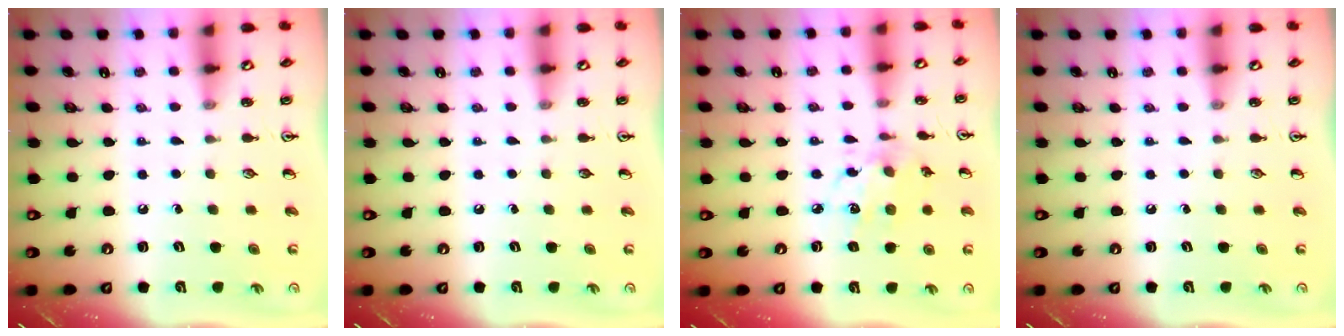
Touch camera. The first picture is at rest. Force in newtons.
{"total": 0.0}
{"total": 8.8, "press": 8.8, "slide": 0.6}
{"total": 0.0}